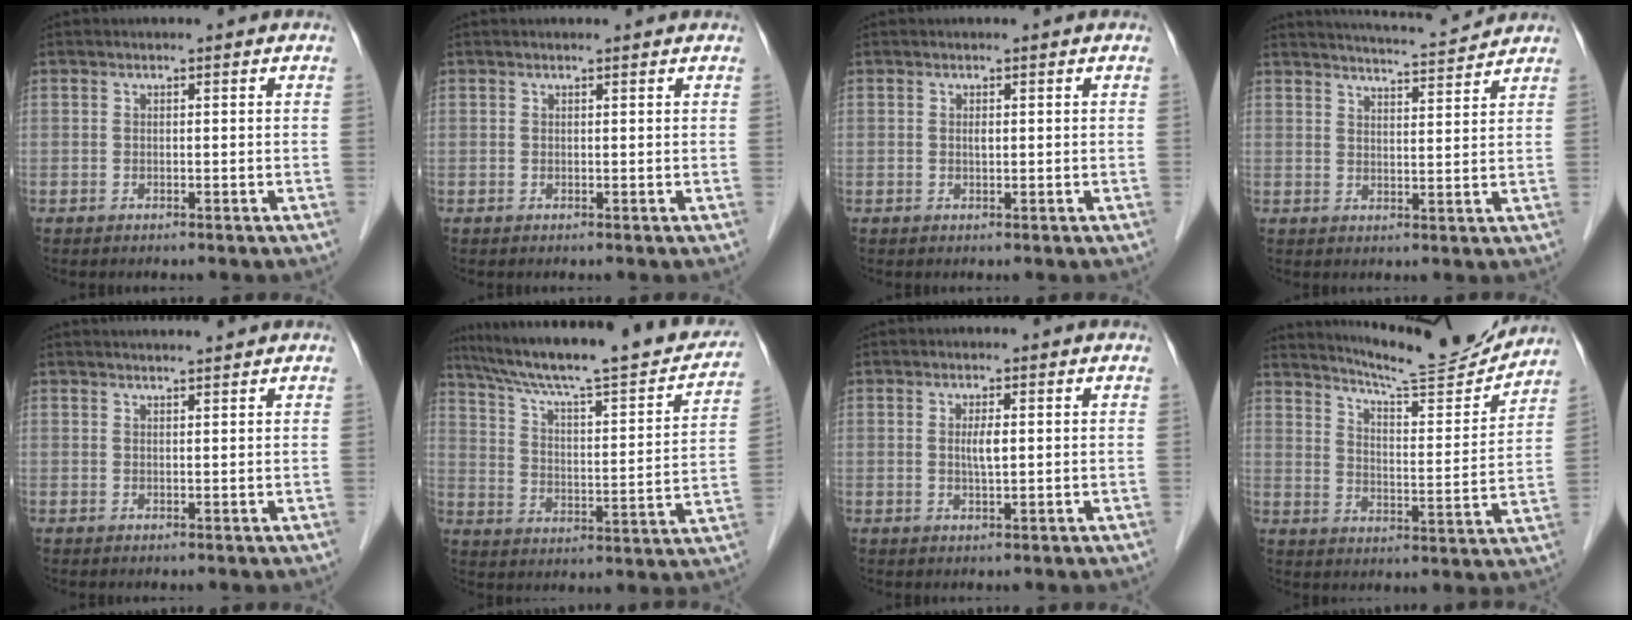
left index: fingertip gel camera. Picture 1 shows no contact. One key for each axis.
{"total": 1.7, "fx": 1.6, "fy": 0.1, "fz": 0.5, "tx": -0.009, "ty": 0.012, "tz": 0.021}
{"total": 0.6, "fx": 0.3, "fy": 0.2, "fz": 0.5, "tx": -0.014, "ty": 0.000, "tz": 0.005}
{"total": 8.1, "fx": 8.0, "fy": -0.4, "fz": 1.6, "tx": -0.036, "ty": 0.005, "tz": 0.115}
{"total": 3.9, "fx": 3.7, "fy": -0.3, "fz": 1.1, "tx": -0.015, "ty": 0.017, "tz": 0.050}
{"total": 25.9, "fx": 21.8, "fy": 3.3, "fz": 13.6, "tx": -0.216, "ty": -0.005, "tz": 0.303}
{"total": 2.2, "fx": 0.4, "fy": 0.2, "fz": 2.1, "tx": -0.042, "ty": -0.001, "tz": 0.007}
{"total": 16.0, "fx": 15.3, "fy": 0.1, "fz": 4.6, "tx": -0.081, "ty": -0.036, "tz": 0.219}